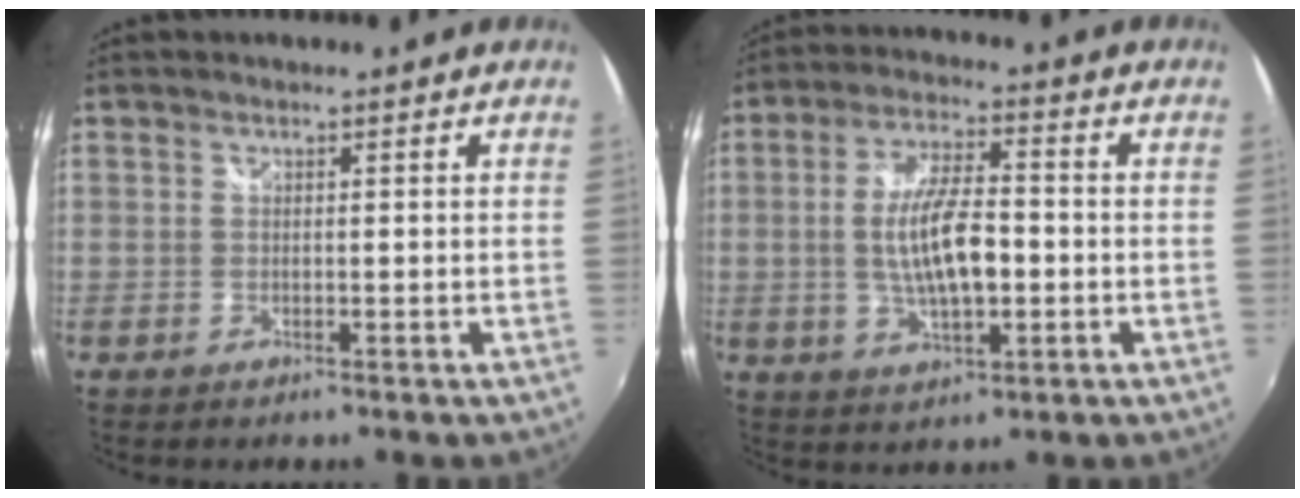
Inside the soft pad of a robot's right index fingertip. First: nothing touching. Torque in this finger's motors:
{"motor_torque": [1.89, 0.25, 0.64, 0.21]}